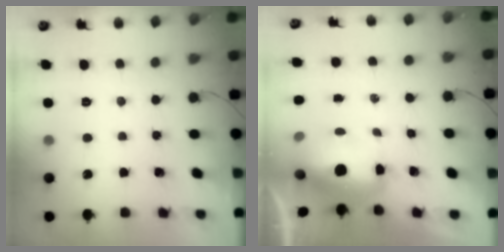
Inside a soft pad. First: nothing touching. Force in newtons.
{"total": 11.0, "press": 10.7, "slide": 2.5}